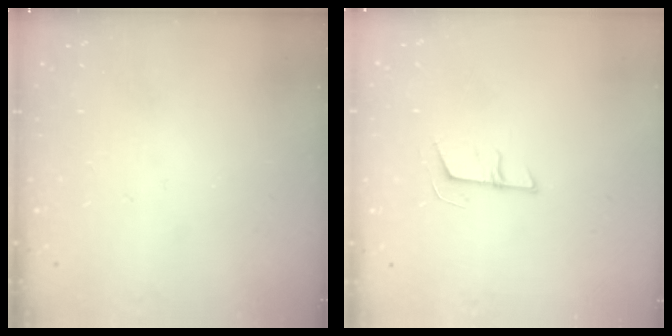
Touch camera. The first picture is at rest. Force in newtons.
{"total": 5.7, "press": 5.6, "slide": 1.0}